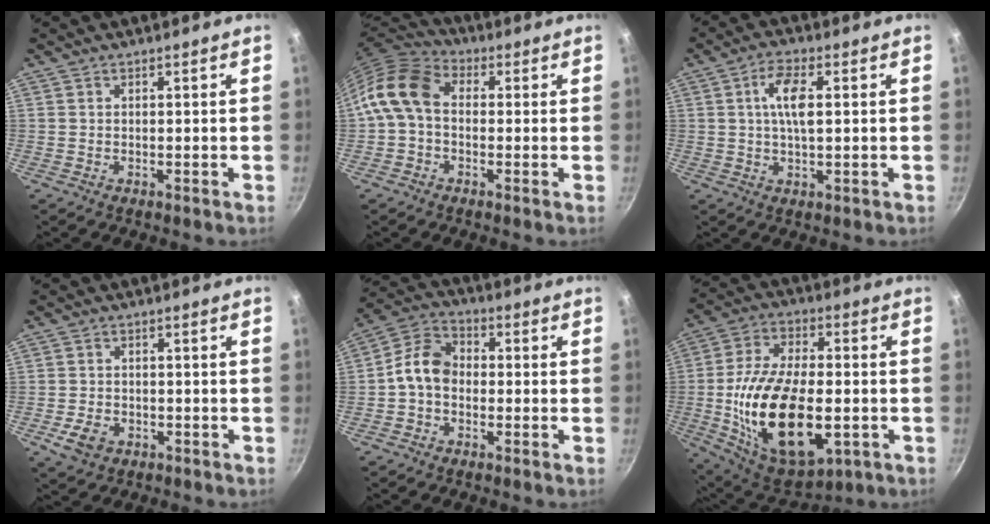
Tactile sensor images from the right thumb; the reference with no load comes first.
{"total": 10.2, "force": [-0.1, 7.4, 7.0], "torque": [-0.123, 0.032, -0.024]}
{"total": 6.7, "force": [1.2, 2.5, 6.1], "torque": [-0.120, 0.009, 0.019]}
{"total": 4.9, "force": [-2.1, 3.5, 2.8], "torque": [-0.051, 0.011, -0.032]}
{"total": 8.1, "force": [-1.1, 6.1, 5.2], "torque": [-0.073, 0.029, -0.042]}
{"total": 24.9, "force": [-4.2, 13.1, 20.8], "torque": [-0.373, 0.014, -0.059]}